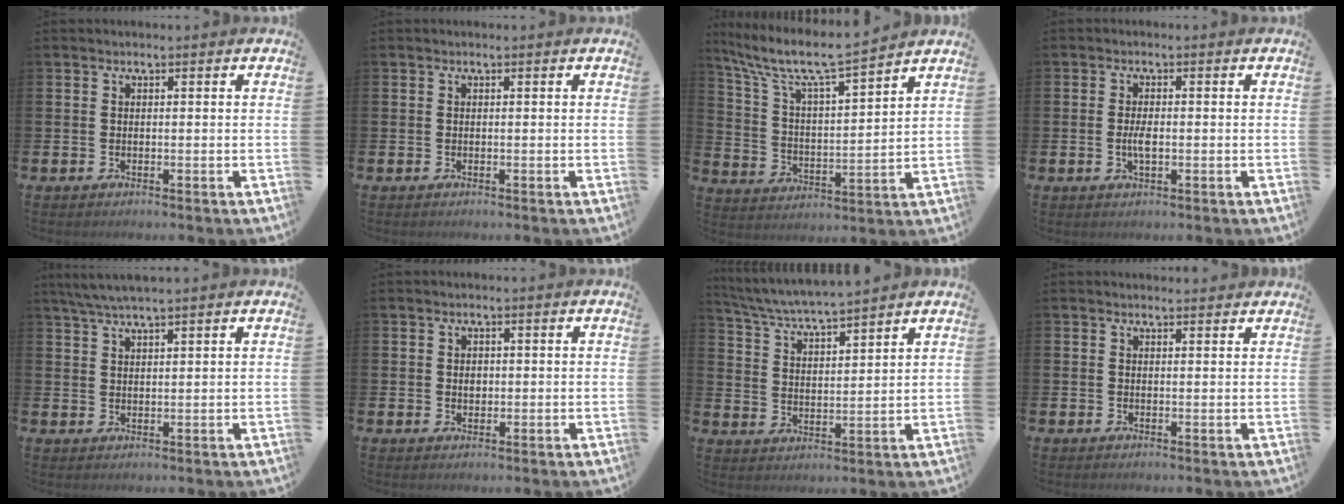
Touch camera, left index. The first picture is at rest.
{"total": 0.0}
{"total": 8.9, "force": [8.0, 0.6, 3.8], "torque": [-0.109, -0.052, 0.132]}
{"total": 2.5, "force": [-0.2, 0.9, 2.3], "torque": [-0.038, -0.002, -0.006]}
{"total": 3.5, "force": [3.1, 0.0, 1.6], "torque": [-0.041, -0.002, 0.058]}
{"total": 1.3, "force": [0.2, 1.0, 0.8], "torque": [0.005, 0.000, -0.002]}
{"total": 6.8, "force": [6.5, 0.2, 2.0], "torque": [-0.069, -0.052, 0.108]}
{"total": 1.1, "force": [1.1, 0.2, 0.2], "torque": [0.008, -0.003, 0.018]}